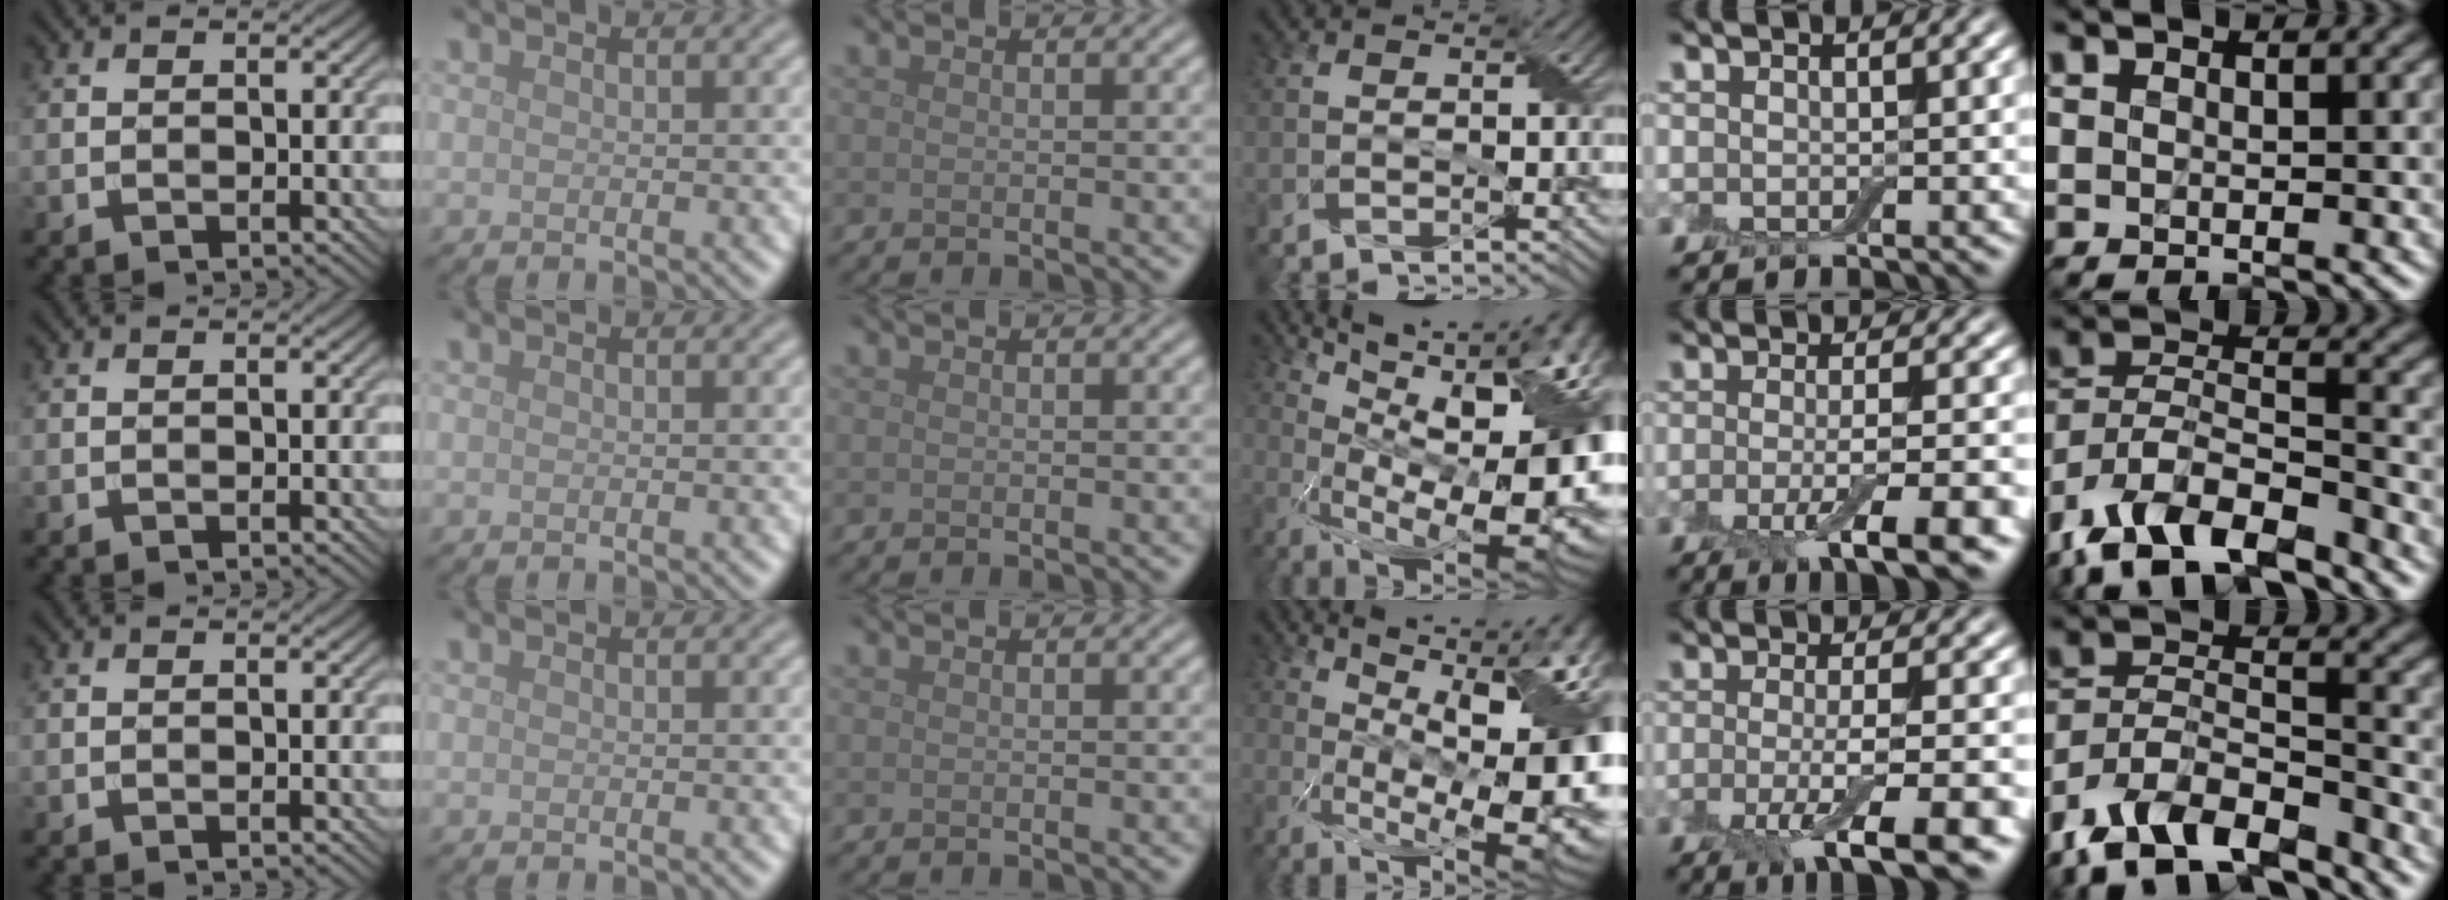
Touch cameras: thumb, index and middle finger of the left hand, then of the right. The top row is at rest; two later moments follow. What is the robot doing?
{"motion": "wrap", "object": "adhesive wrap"}